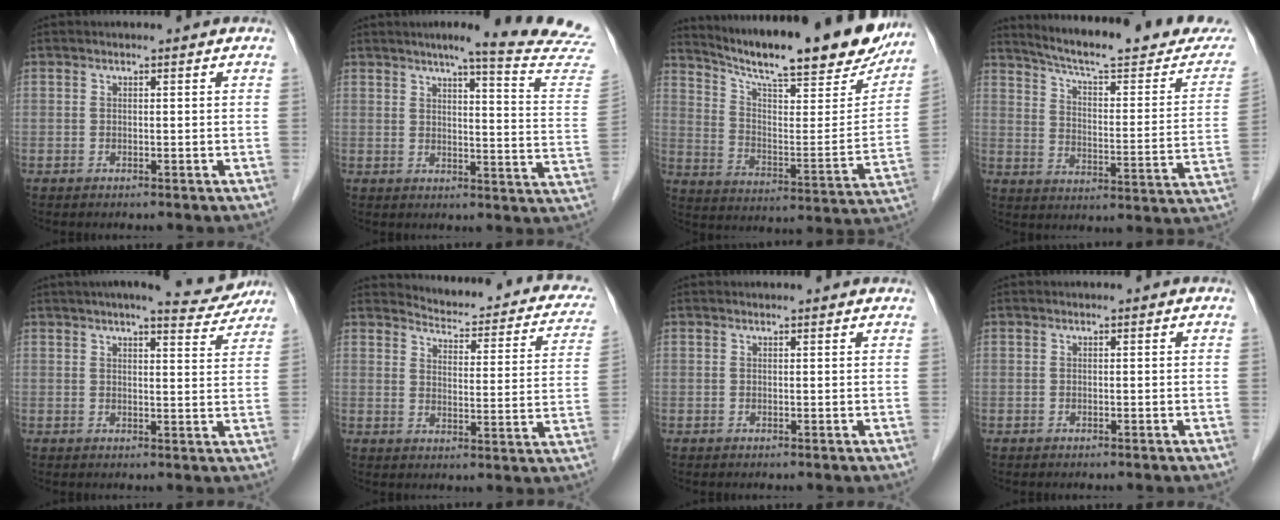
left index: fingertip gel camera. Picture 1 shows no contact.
{"total": 18.2, "force": [16.5, -0.8, 7.7], "torque": [-0.093, -0.092, 0.174]}
{"total": 25.2, "force": [21.5, 4.0, 12.5], "torque": [-0.199, -0.046, 0.295]}
{"total": 23.7, "force": [21.6, 2.4, 9.5], "torque": [-0.135, -0.063, 0.276]}
{"total": 9.0, "force": [8.0, 1.3, 3.9], "torque": [-0.048, 0.001, 0.084]}
{"total": 16.6, "force": [15.2, 4.3, 5.3], "torque": [-0.047, -0.036, 0.158]}
{"total": 1.7, "force": [1.7, 0.2, 0.2], "torque": [-0.011, 0.005, 0.015]}
{"total": 0.0}